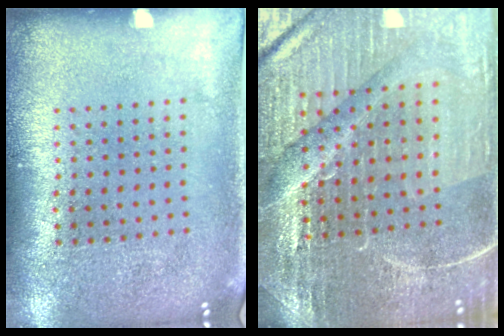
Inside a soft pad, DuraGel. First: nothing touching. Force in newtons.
{"total": 4.3, "press": 4.2, "slide": 1.1}